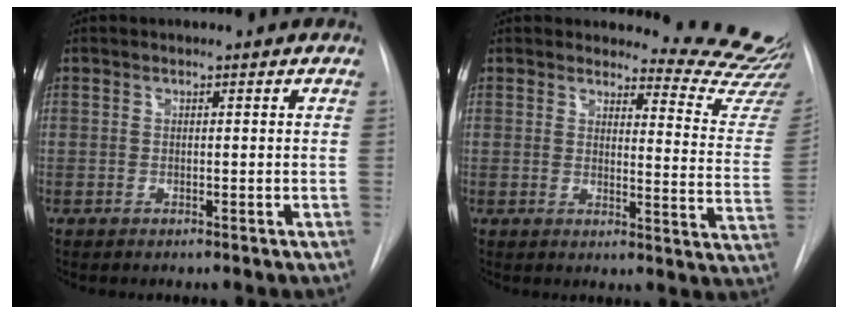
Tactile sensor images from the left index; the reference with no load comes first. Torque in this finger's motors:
{"motor_torque": [0.91, -1.22, 0.02, -0.06]}